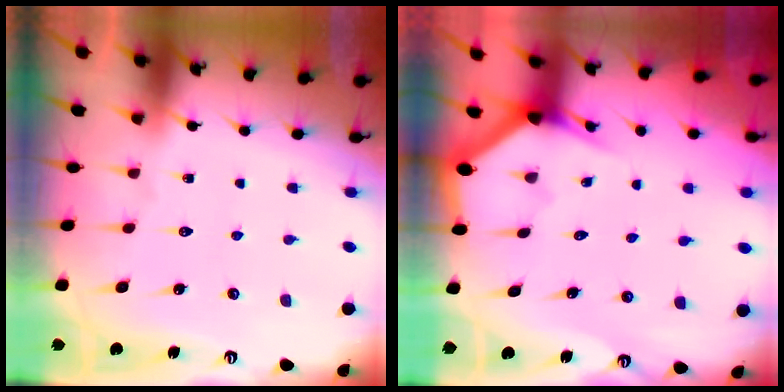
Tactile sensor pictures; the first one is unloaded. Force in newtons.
{"total": 3.7, "press": 3.7, "slide": 0.2}